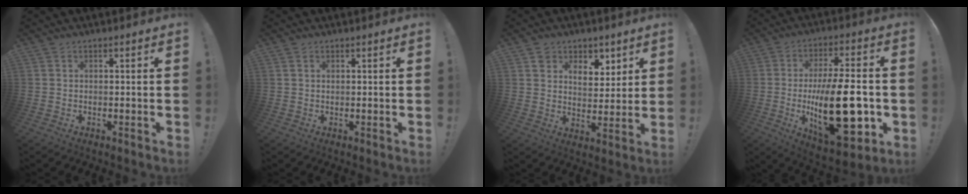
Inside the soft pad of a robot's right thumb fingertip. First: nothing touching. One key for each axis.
{"total": 0.7, "fx": 0.3, "fy": 0.5, "fz": 0.4, "tx": -0.009, "ty": 0.003, "tz": 0.007}
{"total": 7.7, "fx": 4.9, "fy": 5.7, "fz": 1.7, "tx": -0.026, "ty": -0.033, "tz": 0.095}
{"total": 26.7, "fx": -3.6, "fy": 11.4, "fz": 23.9, "tx": -0.406, "ty": 0.001, "tz": -0.049}